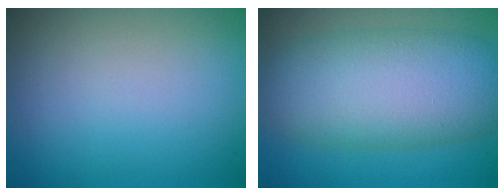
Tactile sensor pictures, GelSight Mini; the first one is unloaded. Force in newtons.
{"total": 9.5, "press": 9.5, "slide": 0.3}